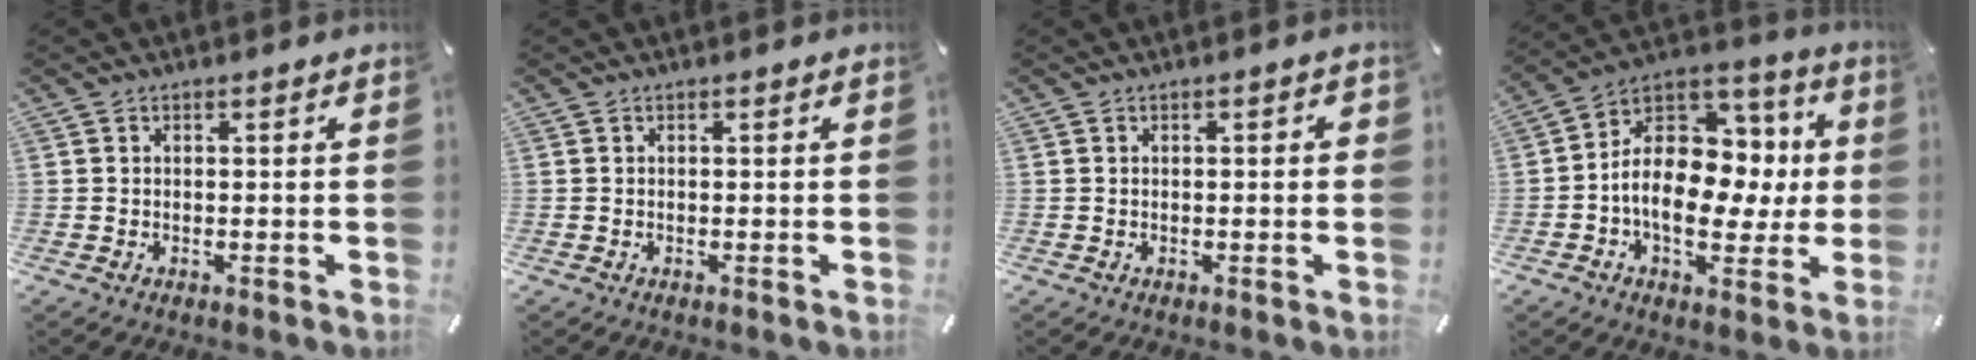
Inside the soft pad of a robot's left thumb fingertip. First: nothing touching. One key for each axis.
{"total": 0.0}
{"total": 1.3, "fx": -0.1, "fy": 0.4, "fz": 1.3, "tx": -0.023, "ty": 0.002, "tz": -0.003}
{"total": 15.5, "fx": -1.5, "fy": 11.7, "fz": 10.1, "tx": -0.158, "ty": -0.004, "tz": -0.023}